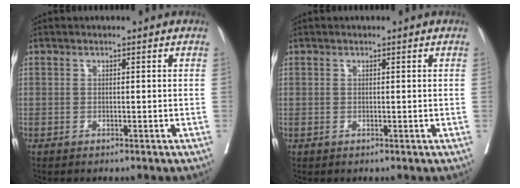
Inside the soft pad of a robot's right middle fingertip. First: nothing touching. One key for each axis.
{"total": 0.0}